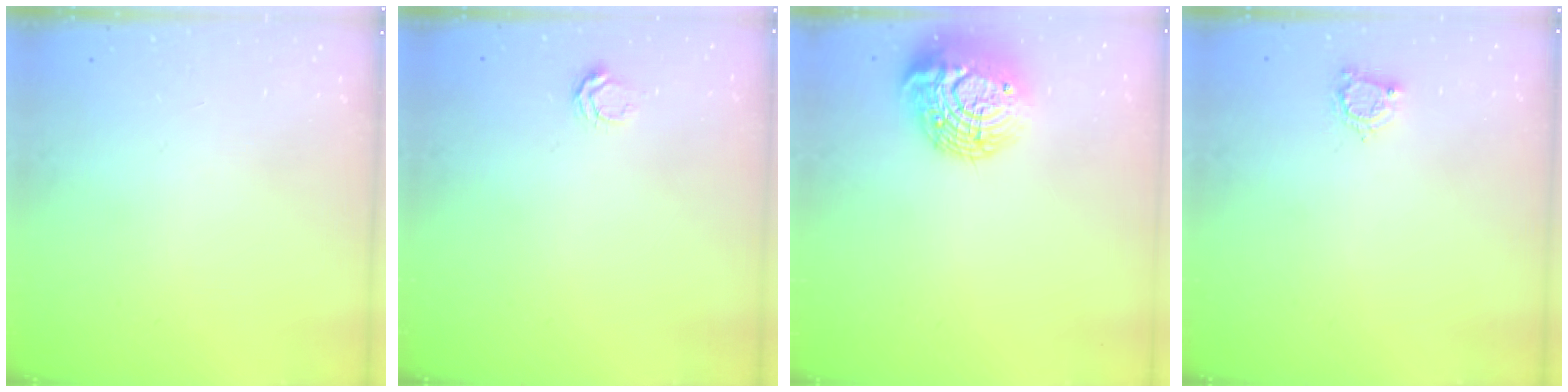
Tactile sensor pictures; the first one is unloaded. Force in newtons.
{"total": 3.9, "press": 3.8, "slide": 0.6}
{"total": 16.7, "press": 16.7, "slide": 1.0}
{"total": 4.5, "press": 4.5, "slide": 0.5}